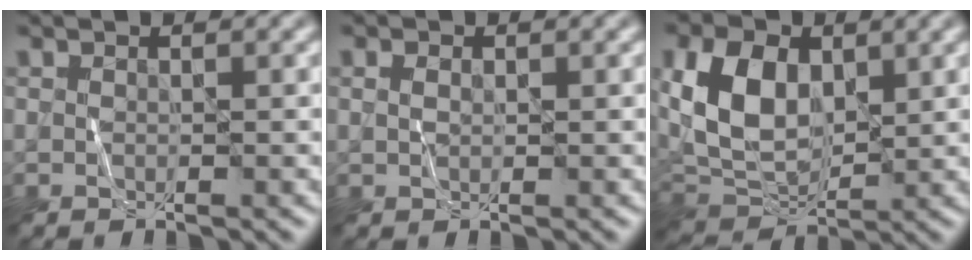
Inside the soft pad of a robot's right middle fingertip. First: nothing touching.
{"total": 1.0, "force": [0.2, 0.7, 0.7], "torque": [-0.014, 0.003, 0.006]}
{"total": 8.1, "force": [1.6, 5.4, 5.8], "torque": [-0.133, 0.002, 0.028]}